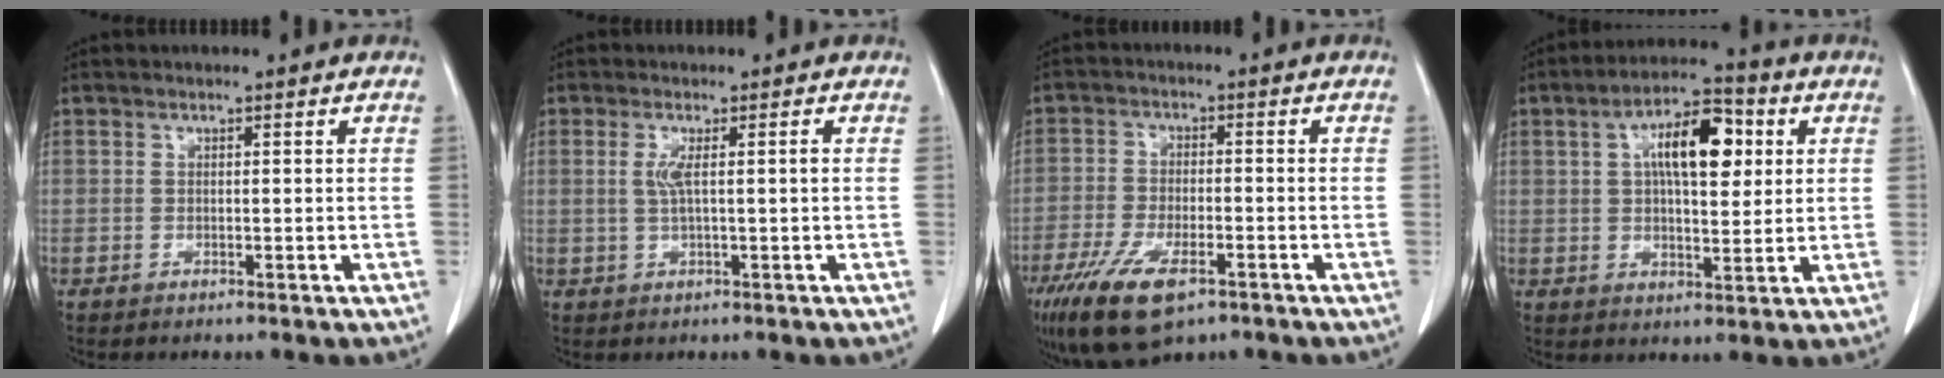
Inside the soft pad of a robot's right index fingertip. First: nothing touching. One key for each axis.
{"total": 2.8, "fx": 0.2, "fy": -0.2, "fz": 2.8, "tx": -0.059, "ty": 0.003, "tz": 0.005}
{"total": 12.3, "fx": -7.5, "fy": 4.3, "fz": 8.8, "tx": -0.173, "ty": -0.022, "tz": -0.128}
{"total": 10.9, "fx": 3.0, "fy": 4.2, "fz": 9.6, "tx": -0.165, "ty": 0.024, "tz": 0.045}